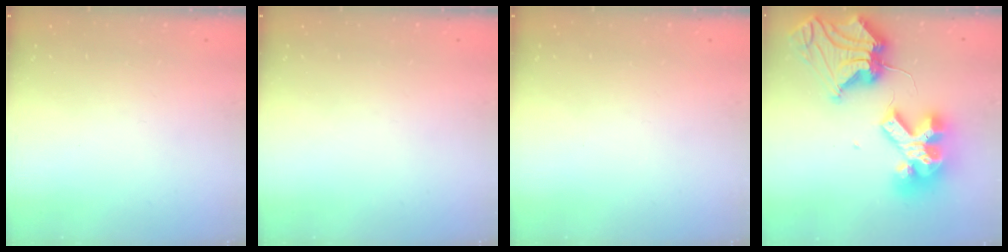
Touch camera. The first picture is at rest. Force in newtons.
{"total": 0.0}
{"total": 0.0}
{"total": 24.9, "press": 24.7, "slide": 3.0}